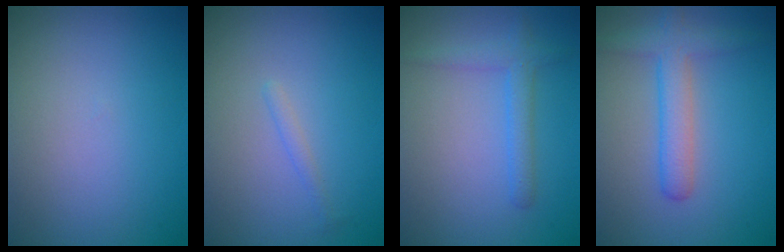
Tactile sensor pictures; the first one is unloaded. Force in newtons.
{"total": 0.7, "press": 0.7, "slide": 0.1}
{"total": 2.1, "press": 2.1, "slide": 0.2}
{"total": 3.4, "press": 3.4, "slide": 0.1}